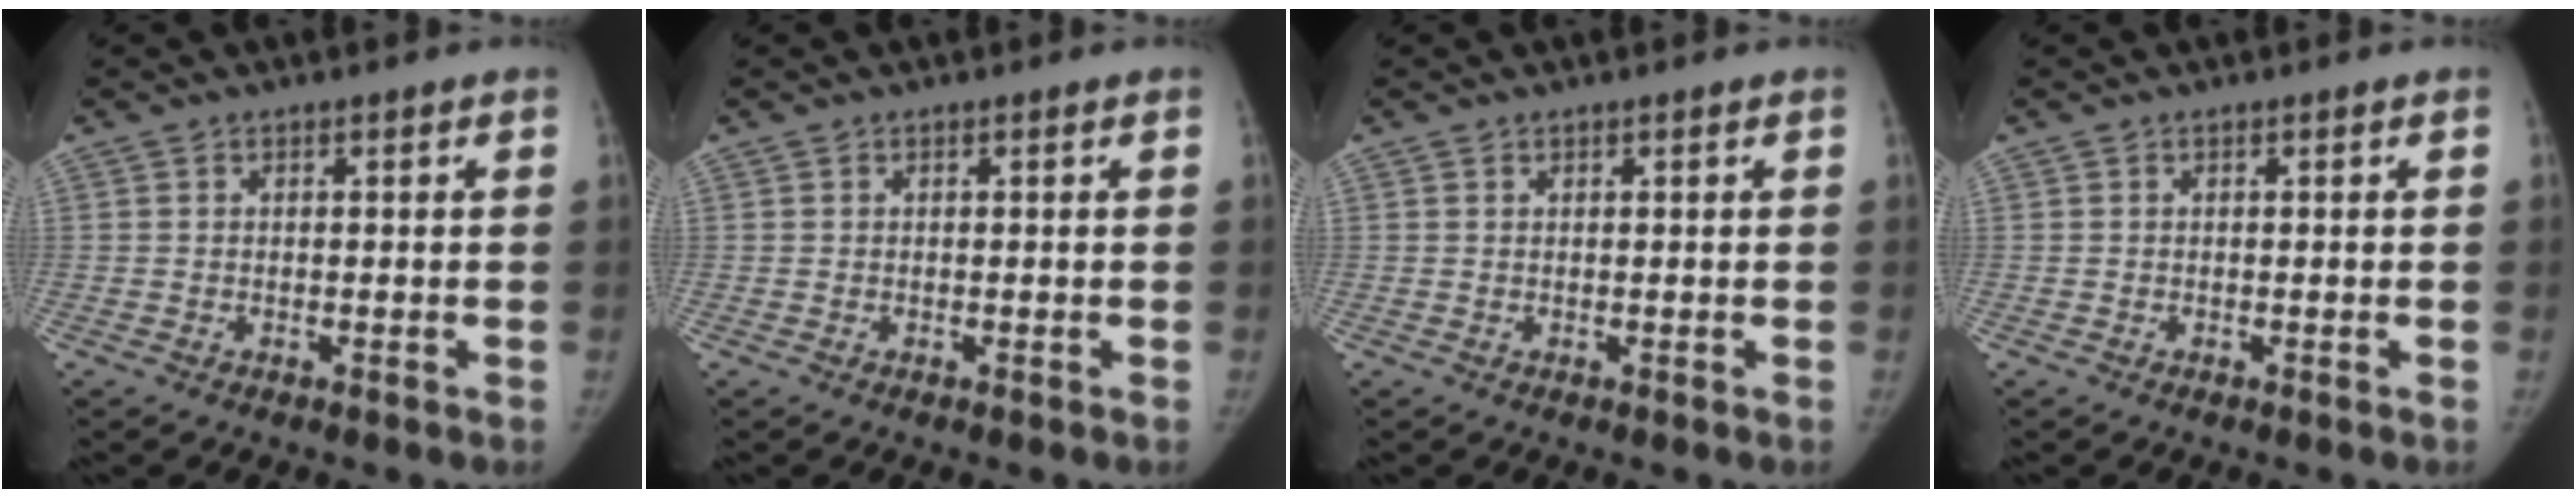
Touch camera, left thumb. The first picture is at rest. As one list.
[{"total": 0.0}, {"total": 0.0}, {"total": 0.0}]